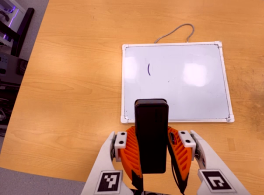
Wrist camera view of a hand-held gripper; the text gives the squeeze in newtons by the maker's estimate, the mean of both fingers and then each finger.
{"total": 7.3, "left": 6.2, "right": 8.3}